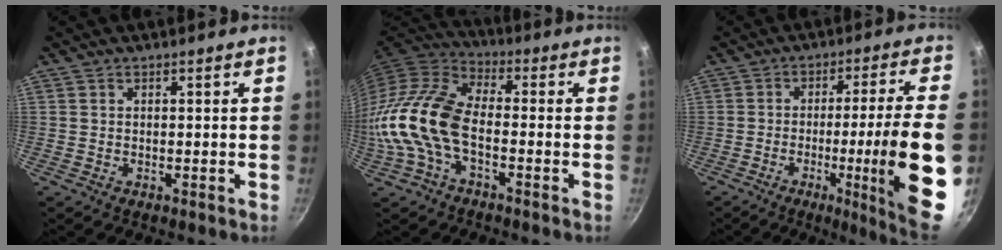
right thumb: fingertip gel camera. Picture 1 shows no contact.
{"total": 14.6, "force": [-3.0, 8.0, 11.9], "torque": [-0.229, 0.033, -0.072]}
{"total": 17.5, "force": [-4.5, 0.2, 16.9], "torque": [-0.237, 0.015, -0.057]}